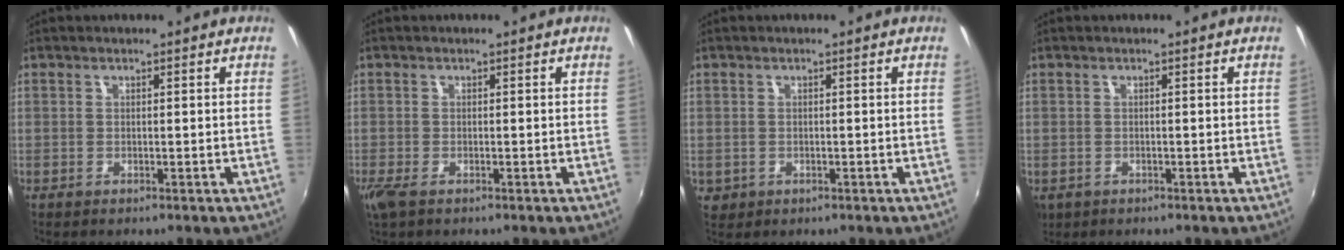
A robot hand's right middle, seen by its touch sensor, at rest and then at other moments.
{"total": 2.9, "force": [-1.7, 1.1, 2.0], "torque": [-0.043, -0.013, -0.031]}
{"total": 2.5, "force": [-0.3, 2.2, 1.0], "torque": [-0.020, -0.003, 0.000]}
{"total": 3.5, "force": [-1.2, 2.8, 1.6], "torque": [-0.035, -0.010, -0.014]}